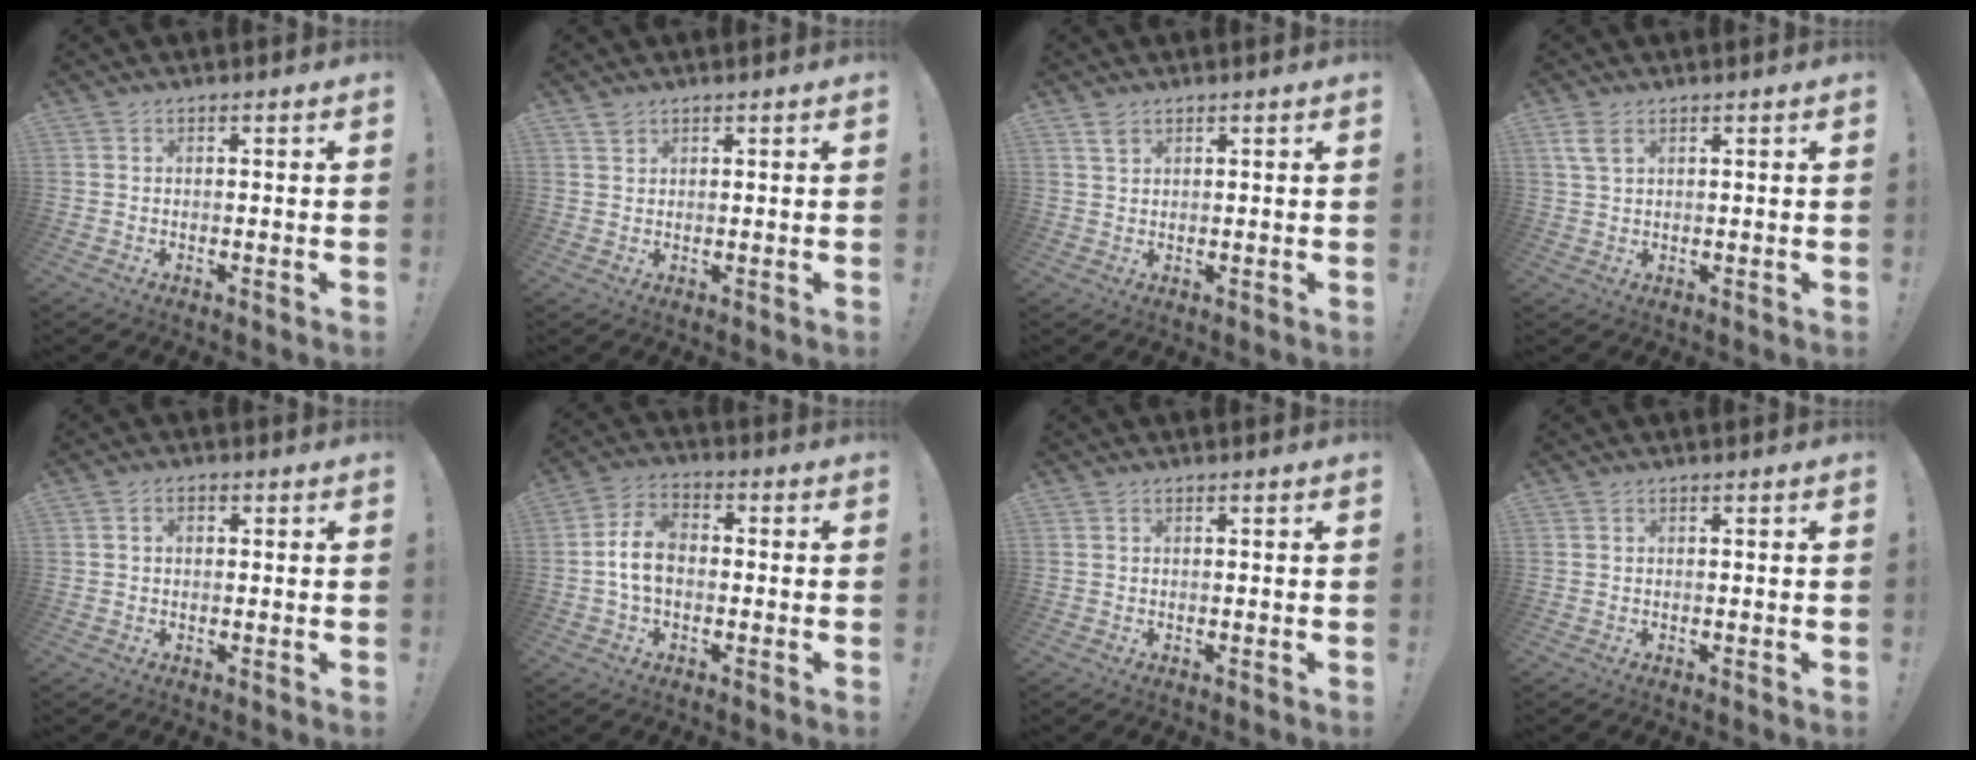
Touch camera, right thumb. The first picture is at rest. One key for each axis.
{"total": 1.6, "fx": 1.3, "fy": 0.8, "fz": 0.4, "tx": 0.003, "ty": -0.009, "tz": 0.023}
{"total": 2.3, "fx": 1.5, "fy": 1.1, "fz": 1.3, "tx": -0.016, "ty": -0.007, "tz": 0.027}
{"total": 4.4, "fx": 2.3, "fy": 2.3, "fz": 3.0, "tx": -0.058, "ty": -0.004, "tz": 0.045}
{"total": 1.7, "fx": 0.1, "fy": 1.3, "fz": 1.2, "tx": -0.018, "ty": 0.004, "tz": 0.001}
{"total": 8.9, "fx": -0.9, "fy": 5.9, "fz": 6.6, "tx": -0.135, "ty": 0.014, "tz": -0.013}
{"total": 0.0}
{"total": 0.0}